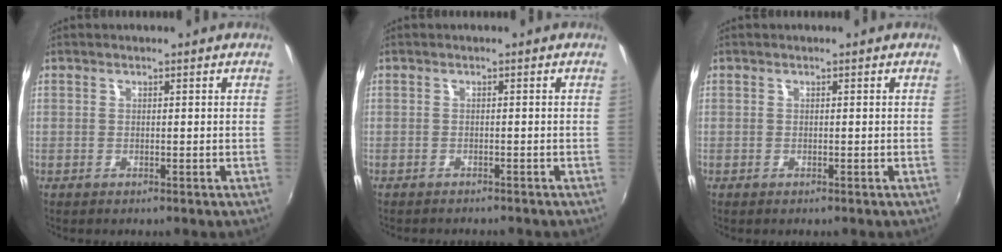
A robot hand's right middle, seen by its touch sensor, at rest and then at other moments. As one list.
[{"total": 2.7, "force": [-2.5, 0.6, 0.8], "torque": [-0.021, -0.012, -0.039]}, {"total": 0.0}]